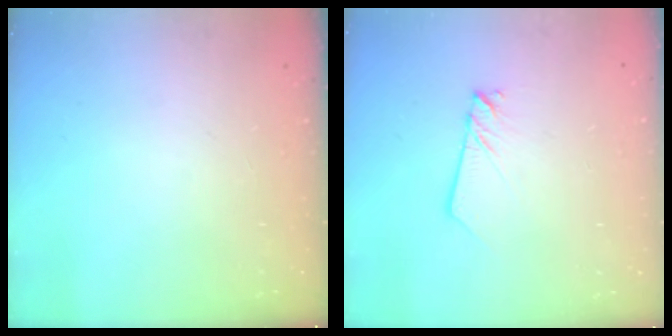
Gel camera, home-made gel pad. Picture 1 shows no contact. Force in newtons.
{"total": 2.1, "press": 2.1, "slide": 0.2}